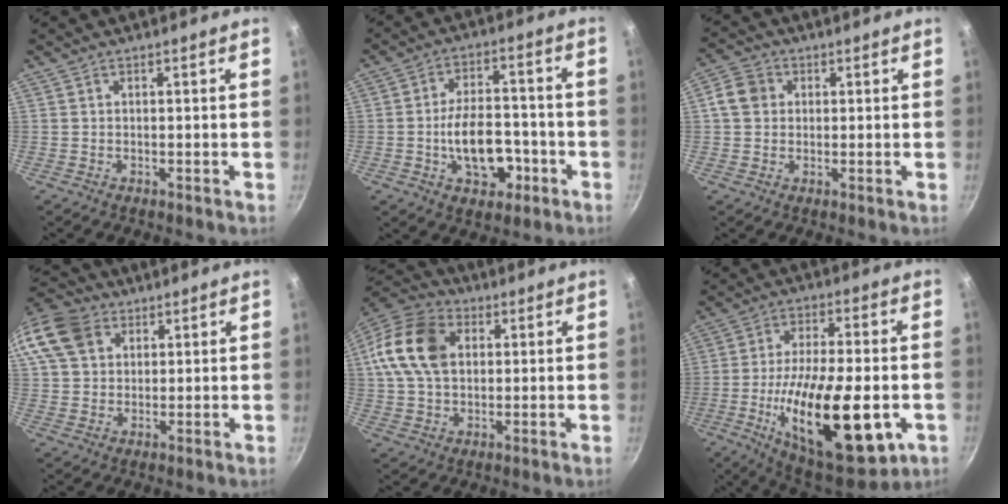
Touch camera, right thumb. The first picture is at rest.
{"total": 12.1, "force": [-3.6, 7.2, 9.1], "torque": [-0.118, 0.030, -0.051]}
{"total": 5.4, "force": [0.8, 4.7, 2.5], "torque": [-0.028, 0.008, 0.001]}
{"total": 14.5, "force": [5.6, 11.1, 7.4], "torque": [-0.149, 0.019, 0.097]}
{"total": 17.0, "force": [3.7, 12.0, 11.4], "torque": [-0.210, 0.020, 0.054]}
{"total": 25.4, "force": [-6.8, 9.7, 22.5], "torque": [-0.351, 0.006, -0.102]}